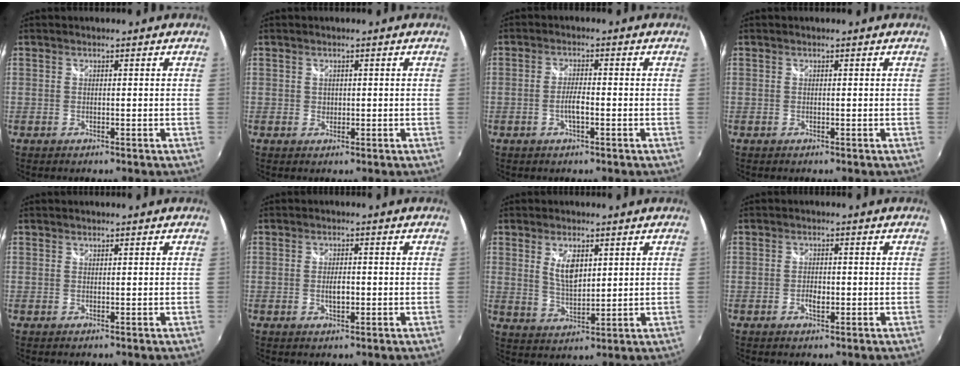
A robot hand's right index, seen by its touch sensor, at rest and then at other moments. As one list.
[{"total": 1.0, "force": [0.1, 1.0, 0.3], "torque": [-0.001, -0.001, 0.001]}, {"total": 3.0, "force": [-1.1, 0.5, 2.7], "torque": [-0.058, 0.001, -0.021]}, {"total": 0.0}, {"total": 0.0}, {"total": 3.3, "force": [-0.6, 1.3, 3.0], "torque": [-0.054, -0.002, -0.009]}, {"total": 6.1, "force": [2.2, 2.9, 4.8], "torque": [-0.083, -0.003, 0.045]}, {"total": 2.0, "force": [-0.6, 1.1, 1.6], "torque": [-0.030, 0.000, -0.011]}]